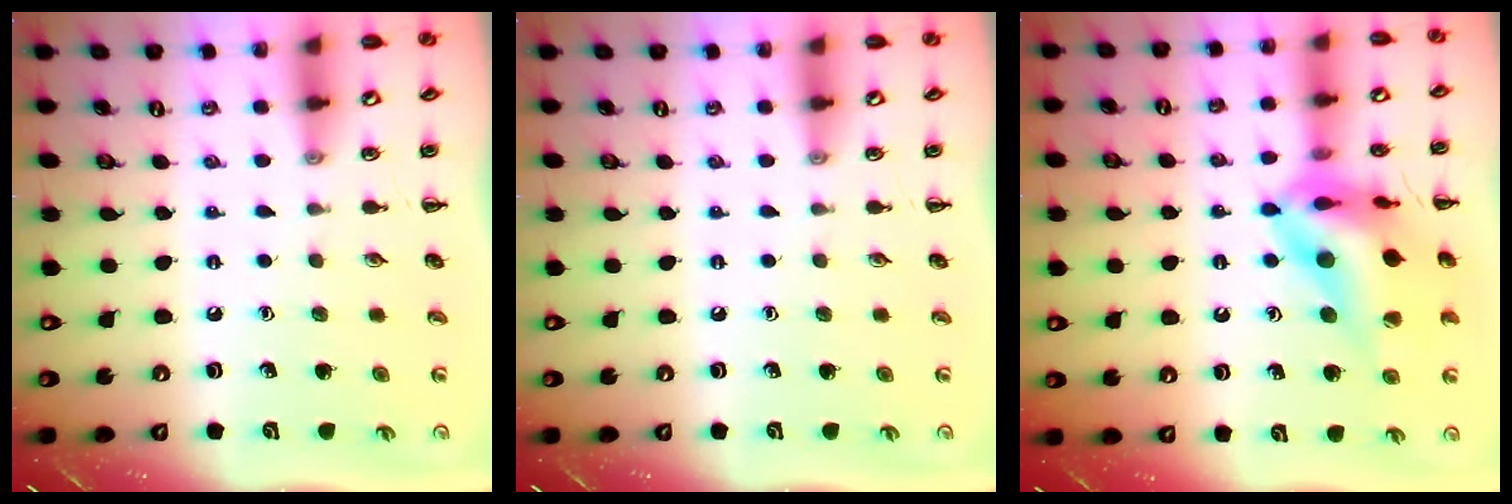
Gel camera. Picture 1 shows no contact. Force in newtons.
{"total": 0.0}
{"total": 17.9, "press": 17.5, "slide": 3.6}